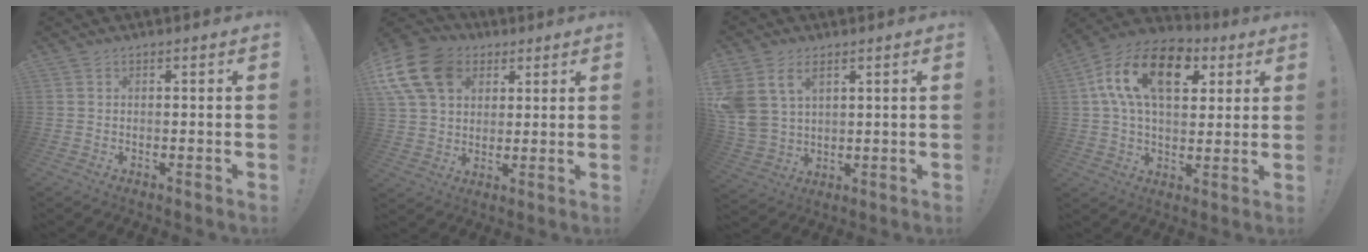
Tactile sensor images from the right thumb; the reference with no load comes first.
{"total": 17.1, "force": [6.5, 12.7, 9.4], "torque": [-0.171, -0.024, 0.124]}
{"total": 9.5, "force": [4.7, 6.5, 4.9], "torque": [-0.100, -0.022, 0.096]}
{"total": 19.2, "force": [6.7, 11.3, 14.1], "torque": [-0.229, -0.008, 0.115]}